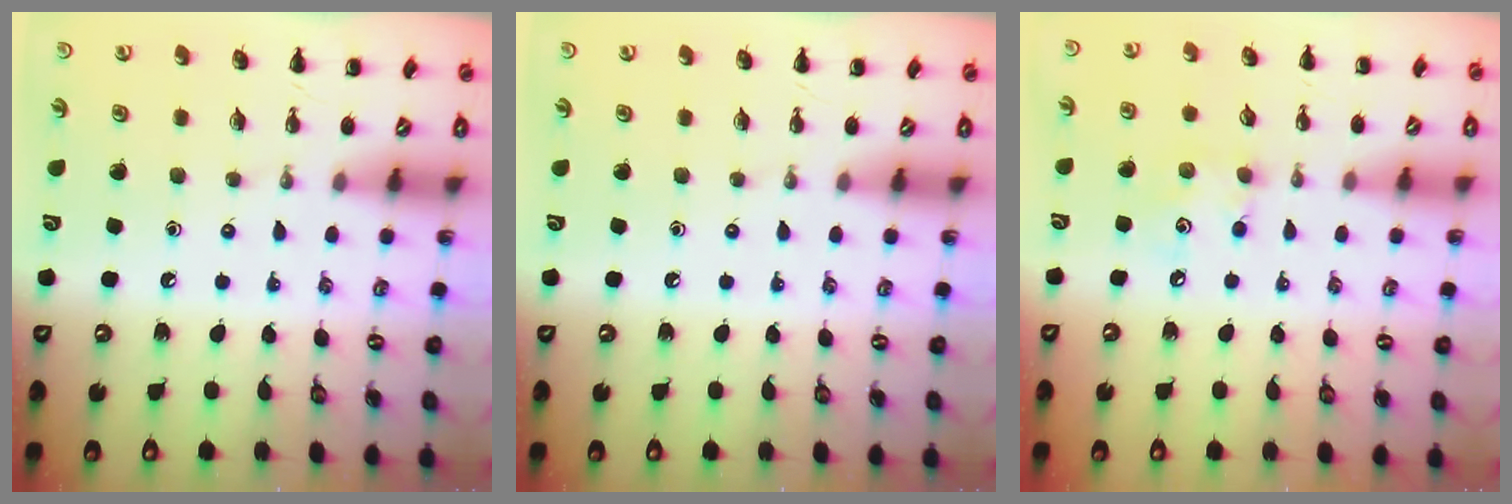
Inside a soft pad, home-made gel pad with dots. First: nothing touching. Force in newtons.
{"total": 0.0}
{"total": 4.8, "press": 4.7, "slide": 0.7}